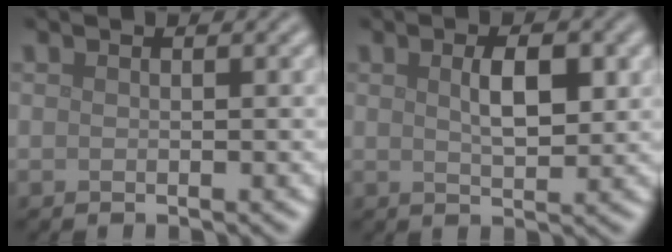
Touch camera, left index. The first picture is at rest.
{"total": 3.4, "force": [0.9, 1.4, 2.9], "torque": [-0.054, 0.001, 0.019]}